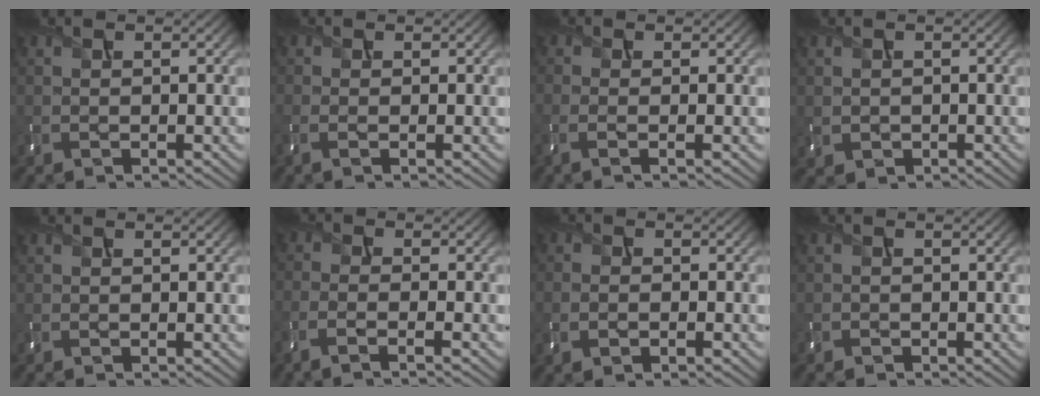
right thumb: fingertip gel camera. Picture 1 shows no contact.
{"total": 1.3, "force": [-0.5, 0.2, 1.1], "torque": [-0.026, -0.006, -0.014]}
{"total": 2.1, "force": [-0.9, 0.4, 1.9], "torque": [-0.034, -0.005, -0.026]}
{"total": 1.3, "force": [-0.1, 1.3, 0.4], "torque": [-0.014, -0.012, 0.002]}
{"total": 0.0}
{"total": 3.9, "force": [-2.5, 0.8, 2.9], "torque": [-0.048, -0.006, -0.066]}
{"total": 2.7, "force": [-1.4, 1.0, 2.0], "torque": [-0.041, -0.007, -0.027]}
{"total": 1.1, "force": [-0.9, 0.6, 0.0], "torque": [-0.001, -0.005, -0.019]}